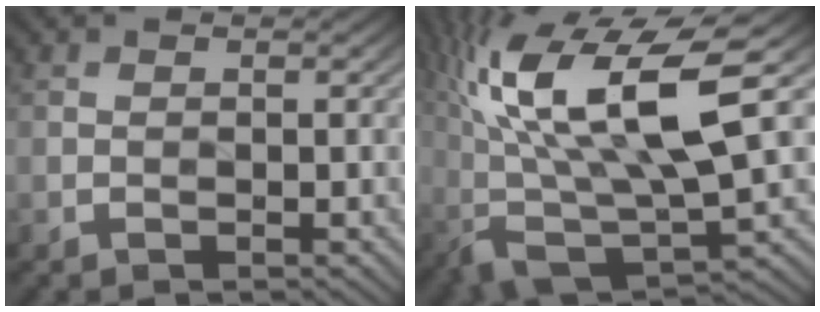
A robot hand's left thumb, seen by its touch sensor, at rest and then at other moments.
{"total": 16.7, "force": [3.0, 6.9, 14.9], "torque": [-0.310, -0.003, 0.051]}